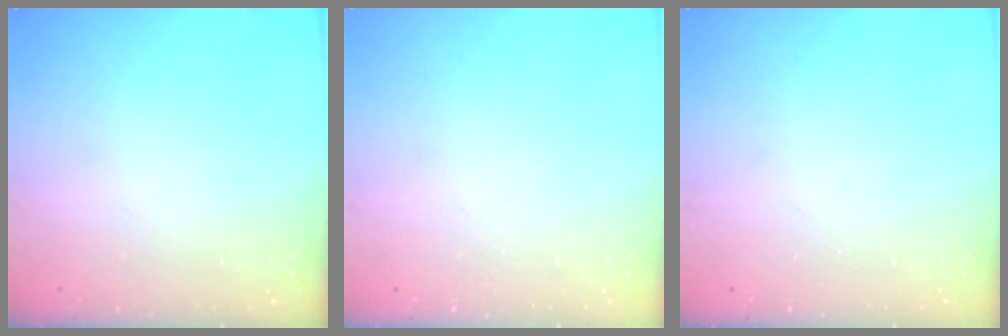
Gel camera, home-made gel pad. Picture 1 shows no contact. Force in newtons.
{"total": 0.0}
{"total": 0.0}